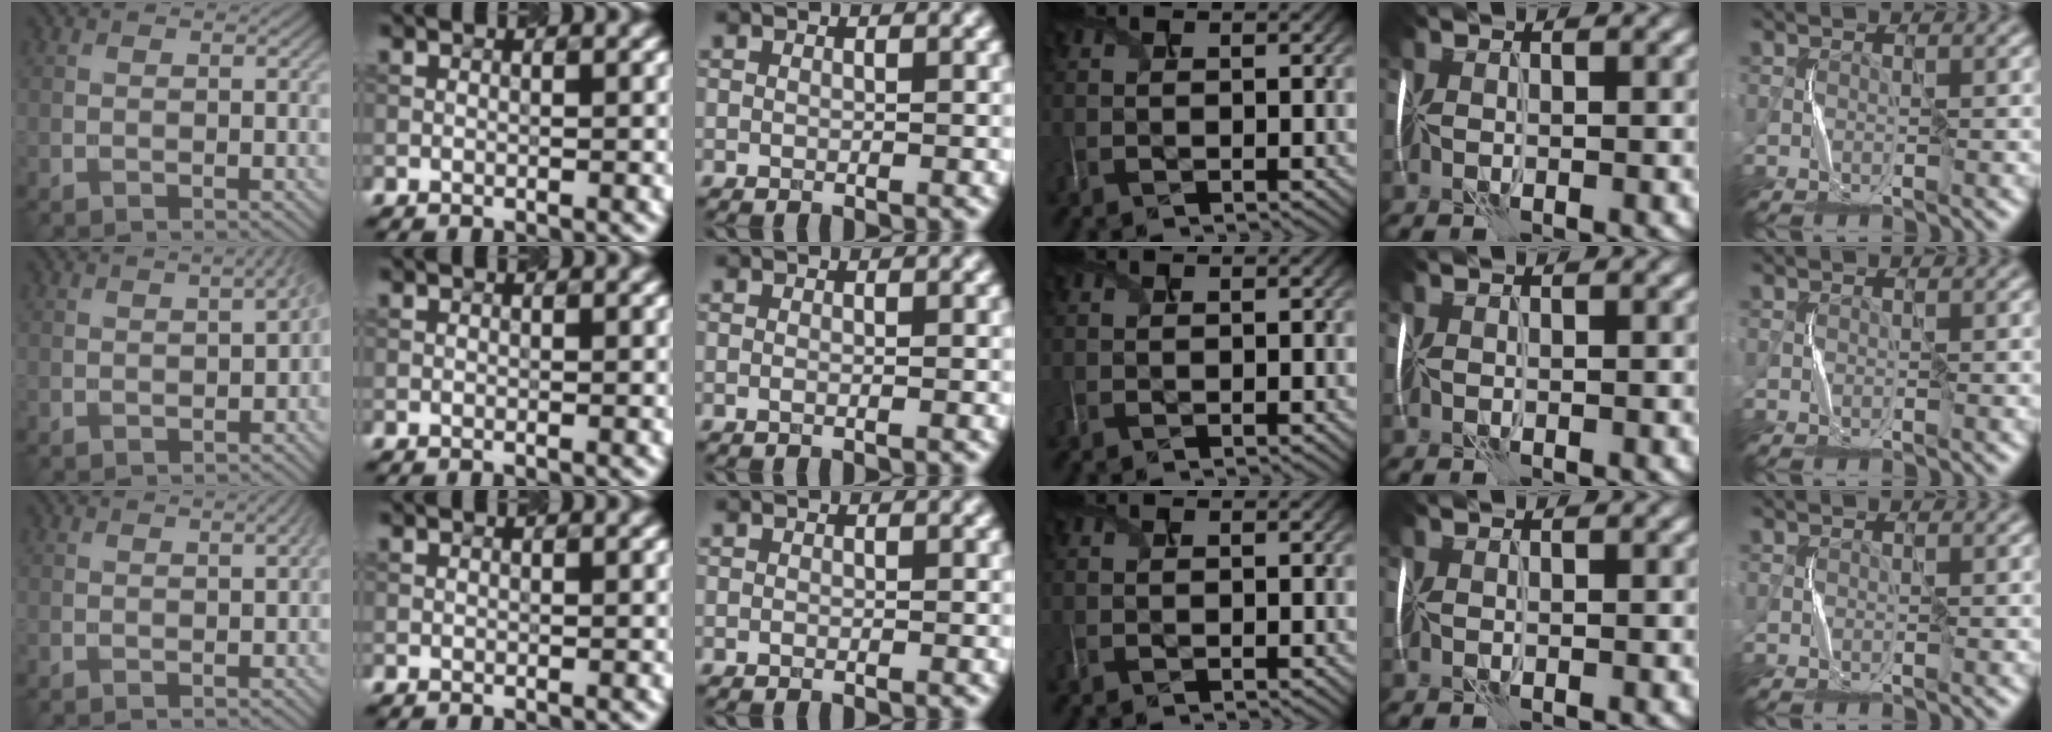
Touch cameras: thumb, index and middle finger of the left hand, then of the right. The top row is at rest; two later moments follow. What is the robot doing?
{"motion": "shake", "object": "plastic piggy bank"}